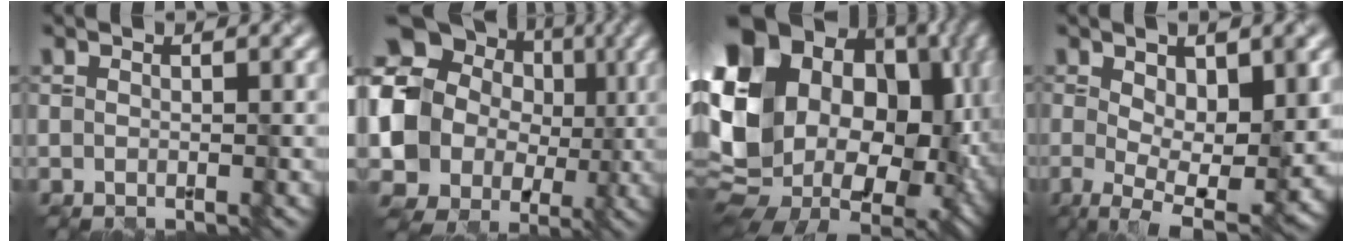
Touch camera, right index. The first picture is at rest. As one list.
[{"total": 10.8, "force": [1.7, 9.5, 4.9], "torque": [-0.116, -0.003, -0.001]}, {"total": 22.0, "force": [2.3, 16.0, 14.9], "torque": [-0.298, -0.024, 0.080]}, {"total": 10.5, "force": [-0.6, 4.7, 9.3], "torque": [-0.157, -0.021, -0.004]}]